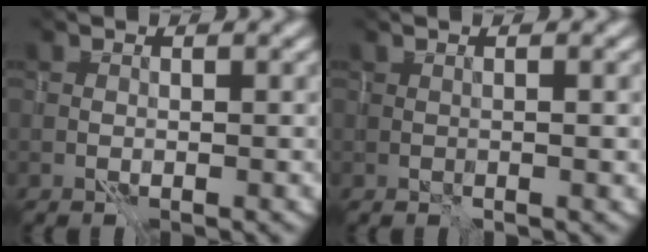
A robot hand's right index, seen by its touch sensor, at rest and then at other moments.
{"total": 0.5, "force": [0.4, 0.0, 0.3], "torque": [-0.002, -0.003, 0.005]}